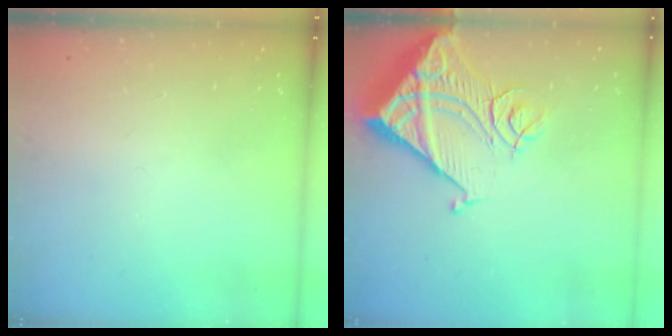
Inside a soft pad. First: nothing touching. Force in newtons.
{"total": 14.6, "press": 14.5, "slide": 2.0}